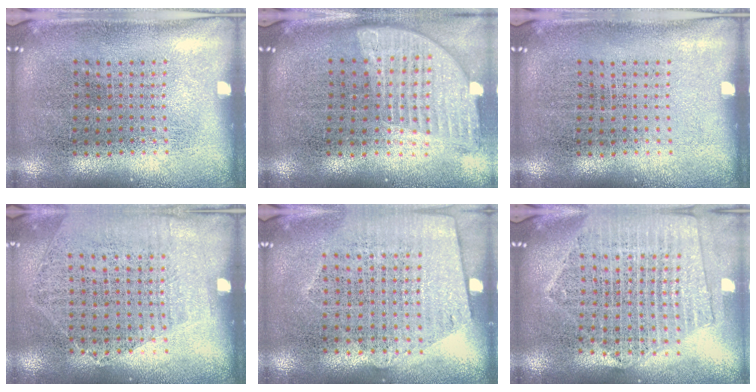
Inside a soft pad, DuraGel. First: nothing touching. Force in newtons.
{"total": 1.6, "press": 1.4, "slide": 0.8}
{"total": 0.0}
{"total": 1.2, "press": 1.0, "slide": 0.6}
{"total": 1.2, "press": 1.1, "slide": 0.6}
{"total": 2.0, "press": 1.8, "slide": 0.9}